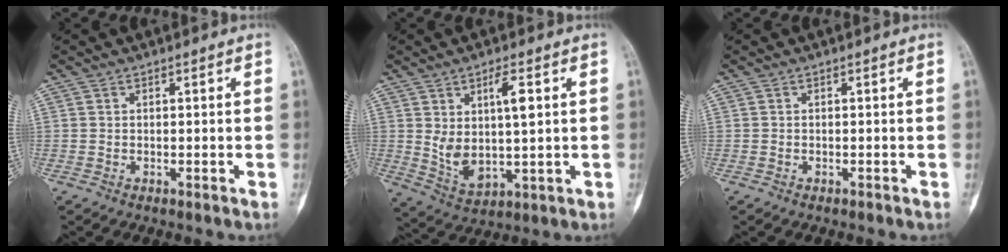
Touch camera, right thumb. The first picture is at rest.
{"total": 9.9, "force": [2.3, 3.9, 8.8], "torque": [-0.156, -0.013, 0.055]}
{"total": 0.0}